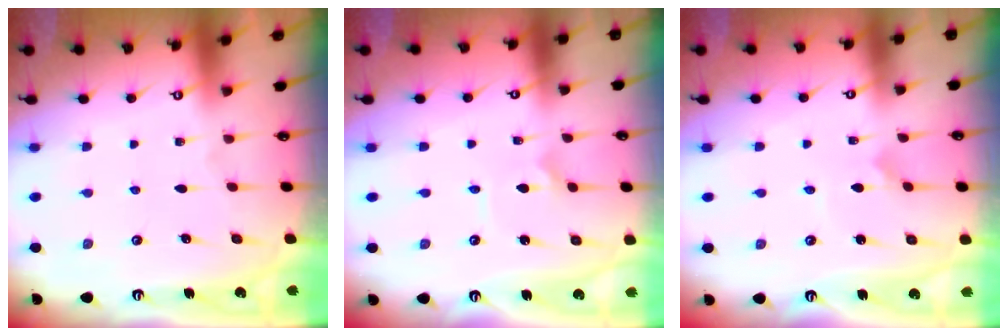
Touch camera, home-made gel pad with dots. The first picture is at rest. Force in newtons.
{"total": 1.6, "press": 1.5, "slide": 0.2}
{"total": 2.3, "press": 2.3, "slide": 0.2}